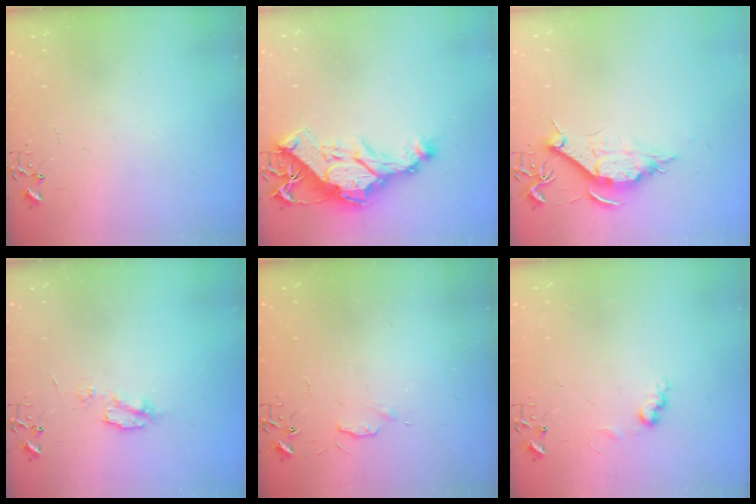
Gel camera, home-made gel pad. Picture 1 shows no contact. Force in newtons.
{"total": 15.6, "press": 15.4, "slide": 2.1}
{"total": 9.3, "press": 9.2, "slide": 1.0}
{"total": 5.1, "press": 5.0, "slide": 0.7}
{"total": 4.6, "press": 4.6, "slide": 0.7}
{"total": 6.6, "press": 6.5, "slide": 0.9}